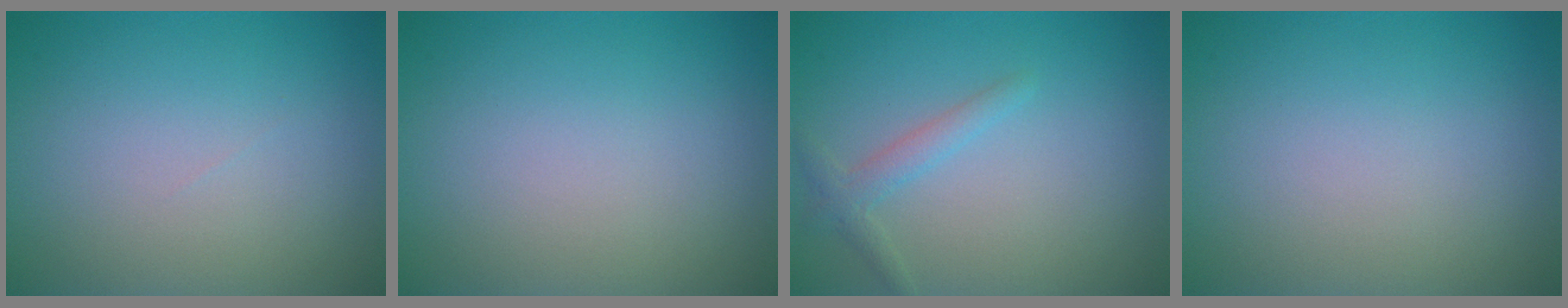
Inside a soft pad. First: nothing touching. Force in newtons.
{"total": 0.0}
{"total": 1.6, "press": 1.6, "slide": 0.1}
{"total": 0.0}